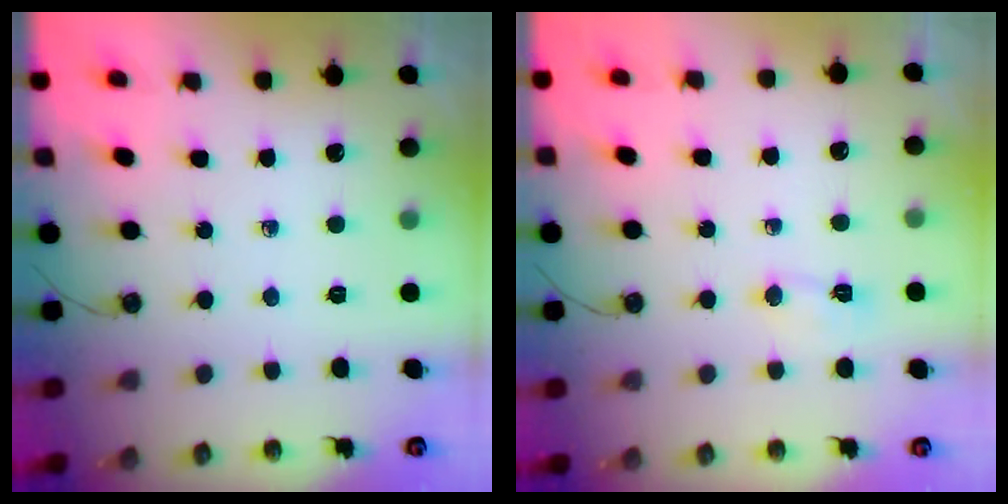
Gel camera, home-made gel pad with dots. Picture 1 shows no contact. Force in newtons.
{"total": 3.5, "press": 3.5, "slide": 0.5}